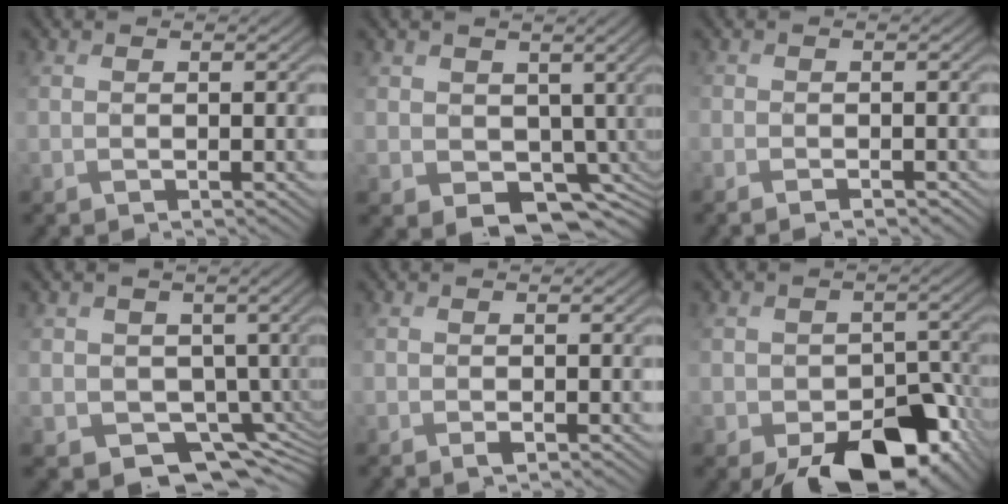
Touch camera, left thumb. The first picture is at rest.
{"total": 7.1, "force": [-0.4, 6.1, 3.7], "torque": [-0.094, -0.032, -0.007]}
{"total": 1.1, "force": [-1.1, 0.0, -0.3], "torque": [0.010, -0.003, -0.020]}
{"total": 7.7, "force": [-1.8, 6.5, 3.6], "torque": [-0.079, -0.043, -0.027]}
{"total": 0.7, "force": [-0.3, 0.2, 0.5], "torque": [-0.011, -0.004, -0.004]}
{"total": 12.9, "force": [-7.3, 7.5, 7.5], "torque": [-0.115, -0.042, -0.109]}